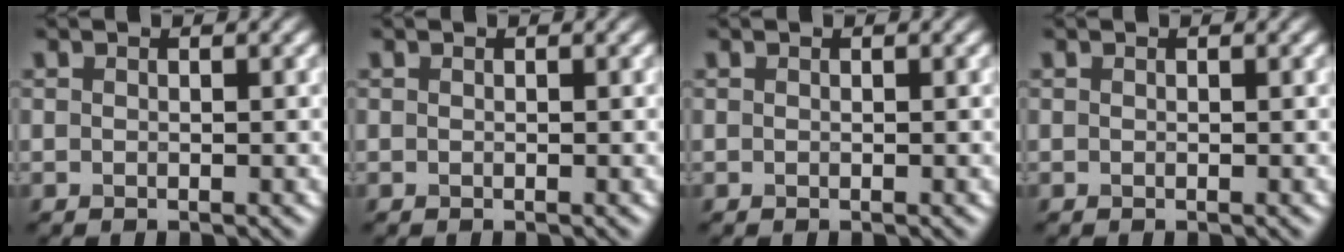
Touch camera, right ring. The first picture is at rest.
{"total": 0.0}
{"total": 0.0}
{"total": 0.0}